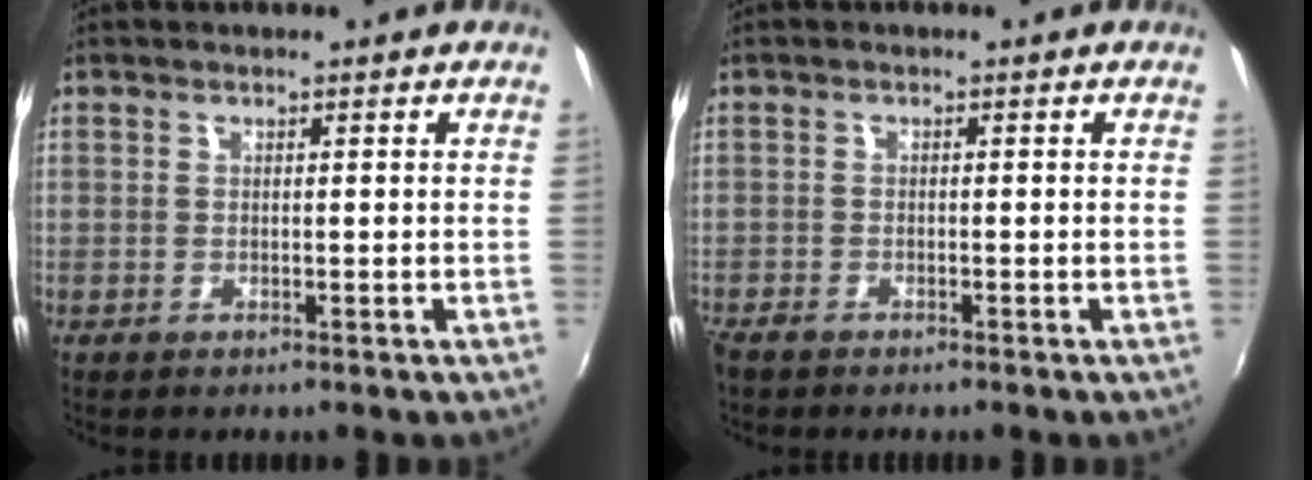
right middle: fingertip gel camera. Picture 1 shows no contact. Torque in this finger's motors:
{"motor_torque": [0.00, -0.05, 0.01, 0.02]}